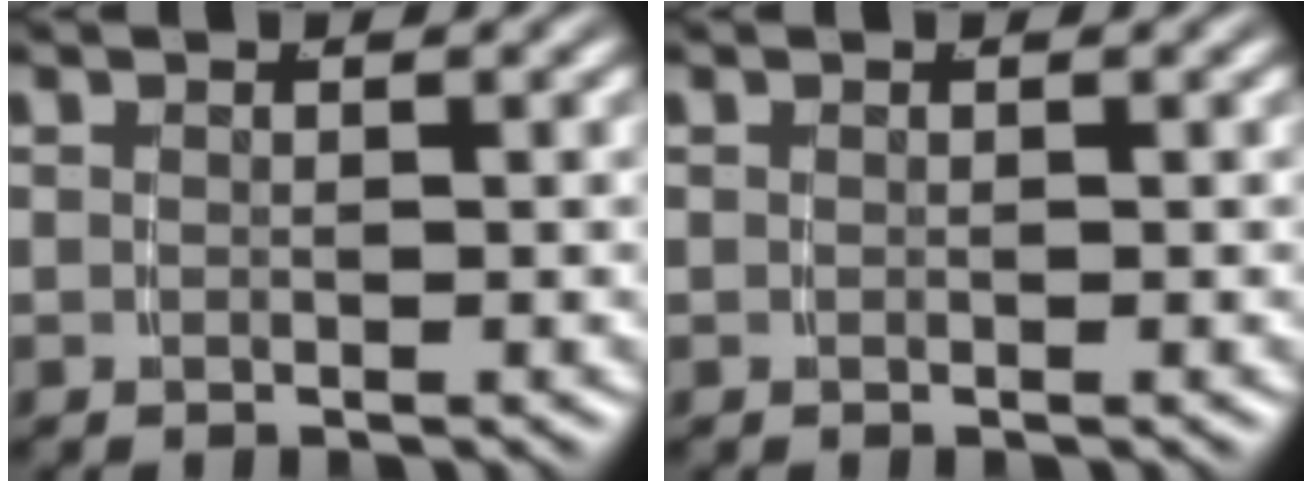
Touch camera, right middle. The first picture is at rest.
{"total": 0.0}